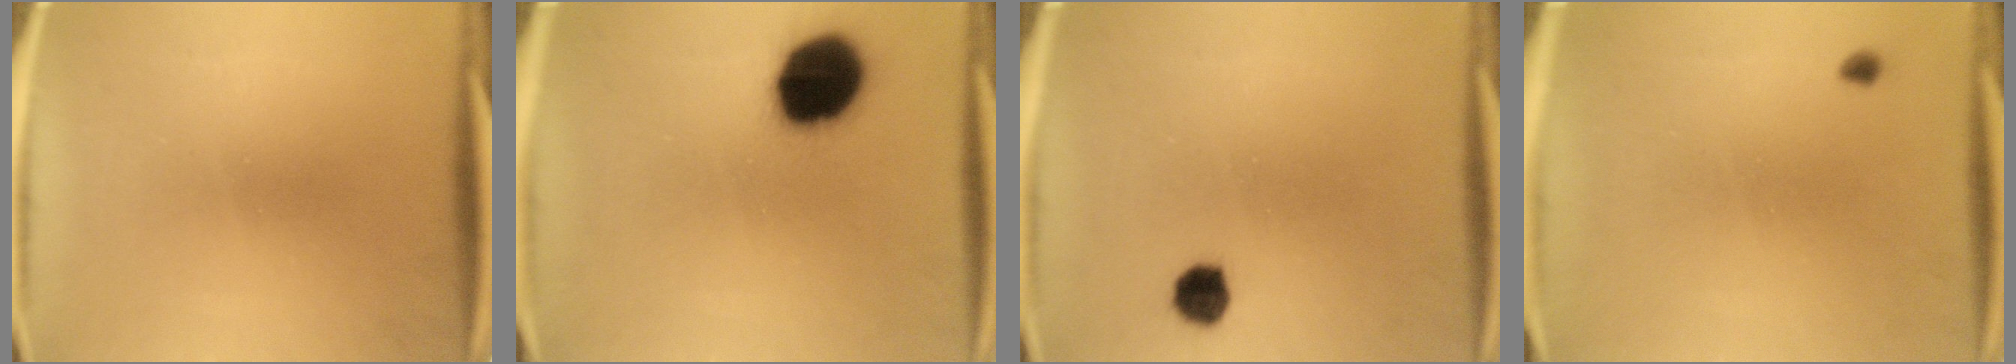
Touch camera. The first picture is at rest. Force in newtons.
{"total": 16.1}
{"total": 4.2}
{"total": 0.8}